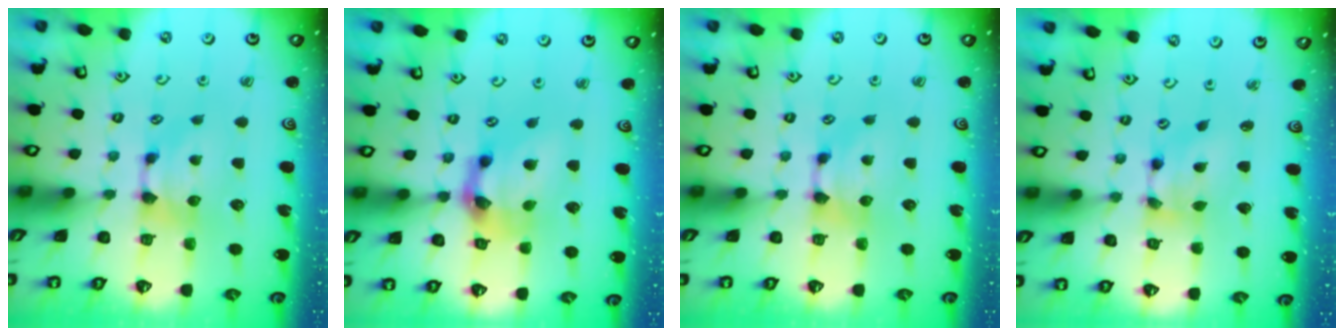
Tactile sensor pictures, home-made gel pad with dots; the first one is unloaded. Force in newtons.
{"total": 7.3, "press": 6.9, "slide": 2.4}
{"total": 0.0}
{"total": 4.1, "press": 3.5, "slide": 2.2}